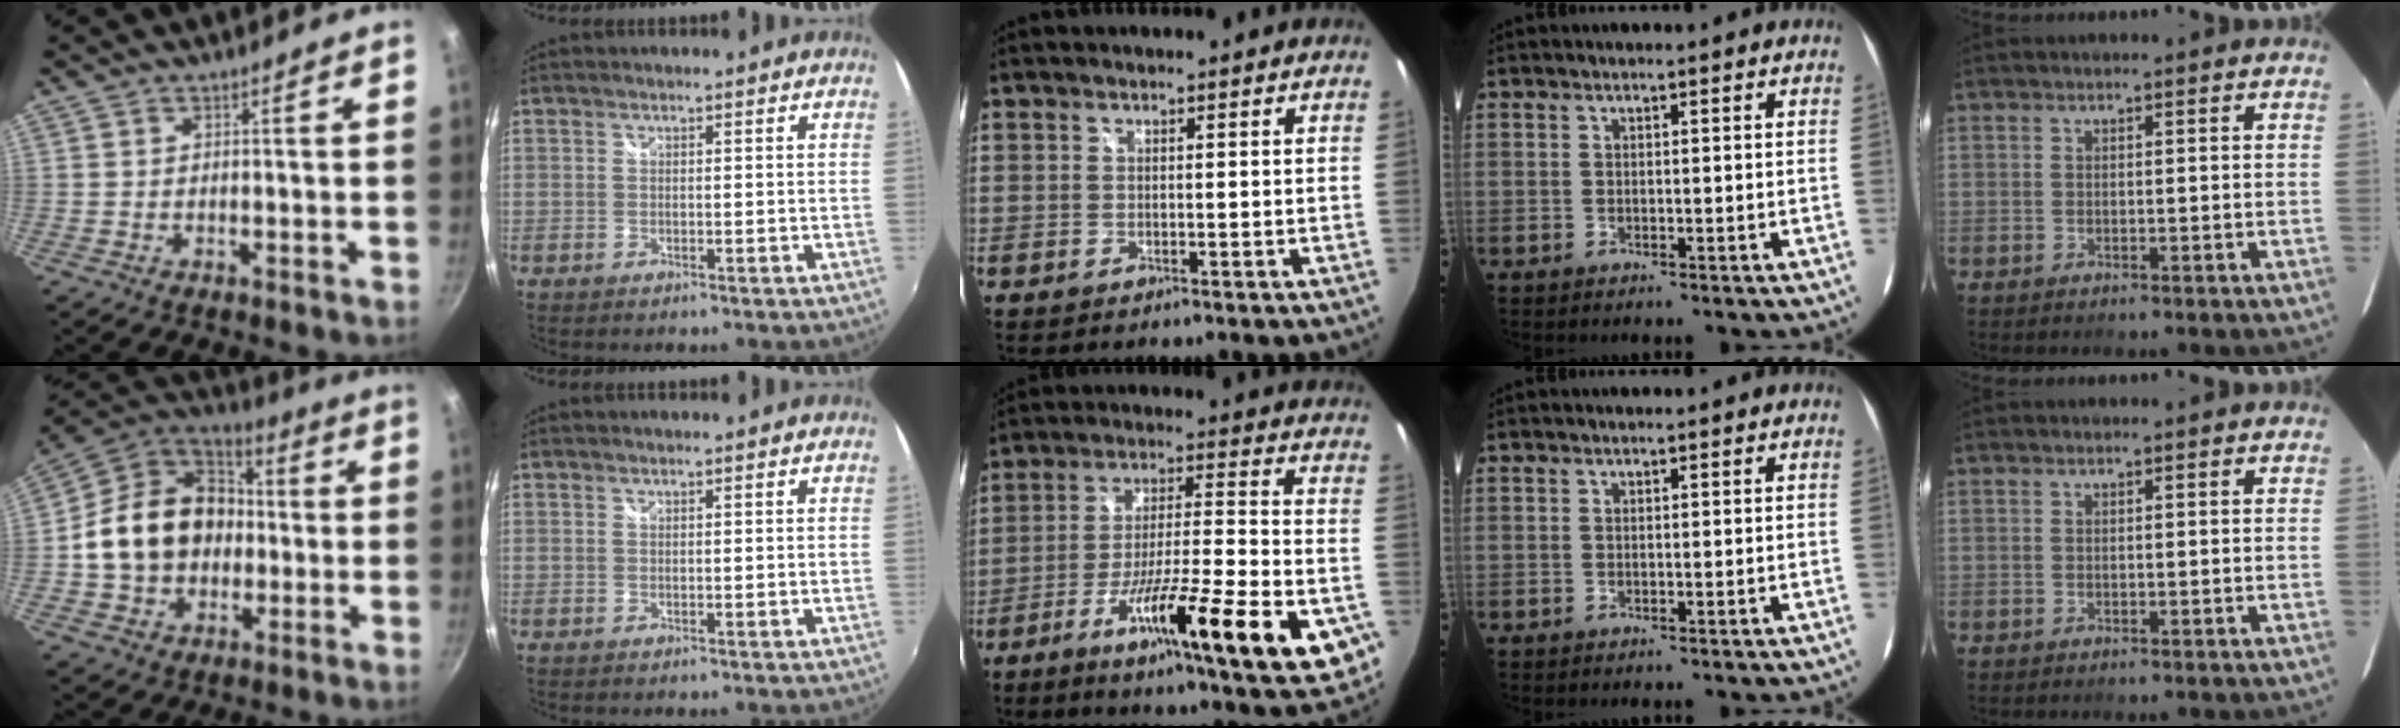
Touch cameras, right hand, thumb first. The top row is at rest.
{"thumb": {"total": 19.6, "force": [-1.0, 15.7, 11.6], "torque": [-0.175, 0.048, -0.023]}, "middle": {"total": 24.9, "force": [-11.7, 3.9, 21.6], "torque": [-0.334, -0.060, -0.183]}}